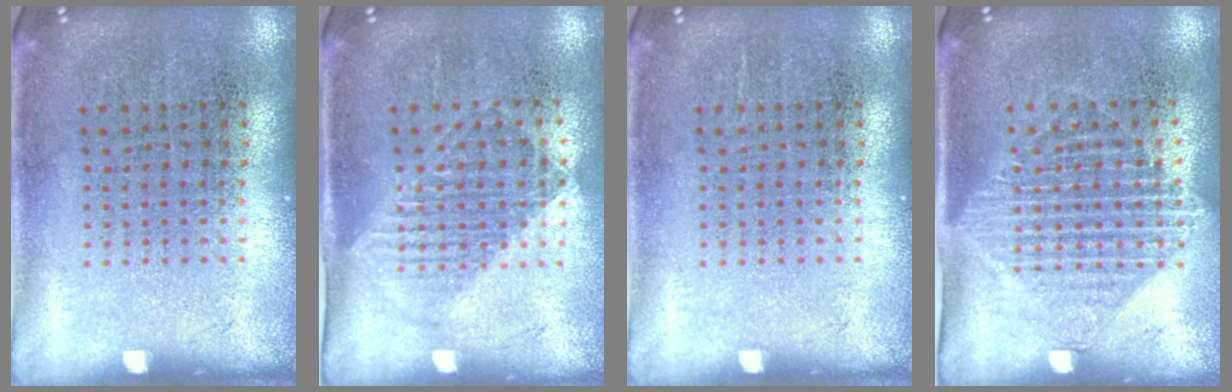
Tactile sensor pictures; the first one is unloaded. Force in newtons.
{"total": 1.2, "press": 1.1, "slide": 0.6}
{"total": 0.0}
{"total": 1.5, "press": 1.2, "slide": 0.9}